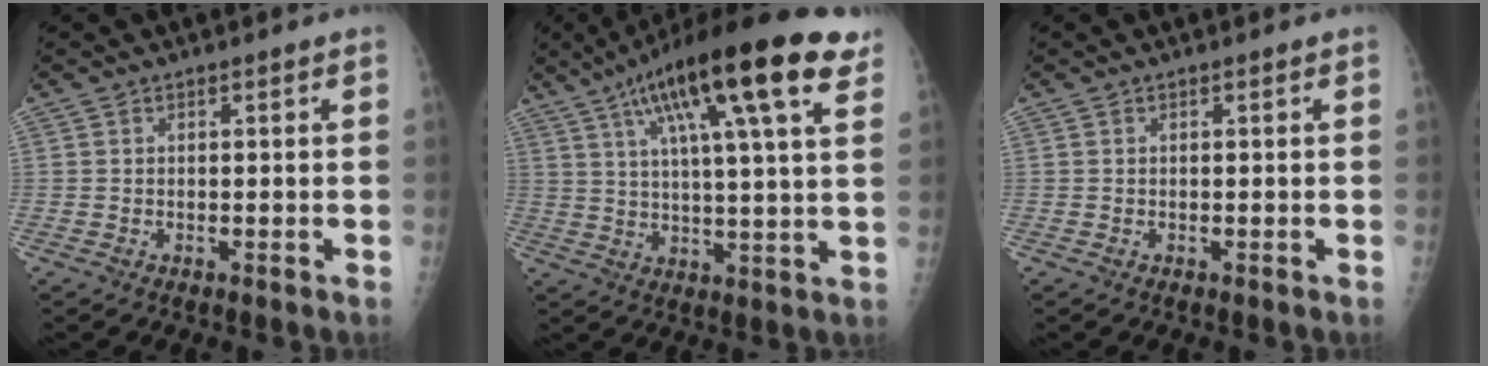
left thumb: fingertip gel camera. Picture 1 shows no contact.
{"total": 22.8, "force": [12.0, 4.6, 18.9], "torque": [-0.294, -0.003, 0.183]}
{"total": 0.0}